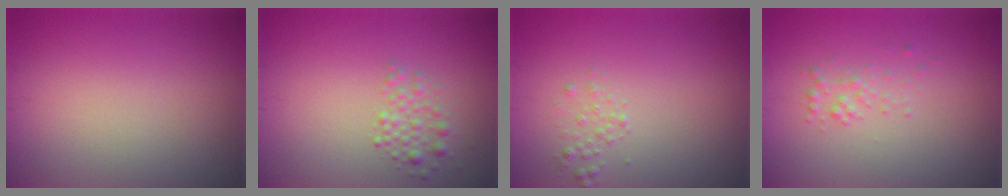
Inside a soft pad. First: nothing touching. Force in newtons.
{"total": 1.7, "press": 1.7, "slide": 0.1}
{"total": 0.9, "press": 0.9, "slide": 0.1}
{"total": 1.1, "press": 1.1, "slide": 0.1}